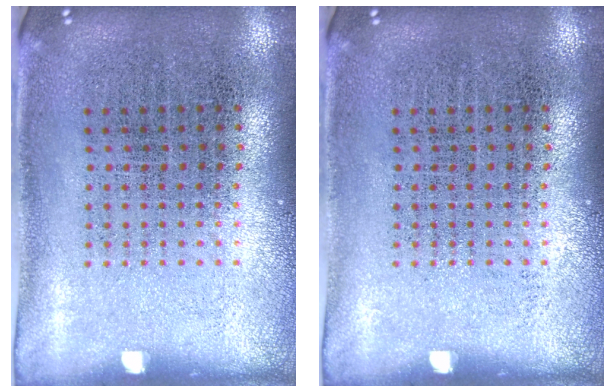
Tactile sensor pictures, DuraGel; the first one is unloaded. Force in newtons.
{"total": 0.0}